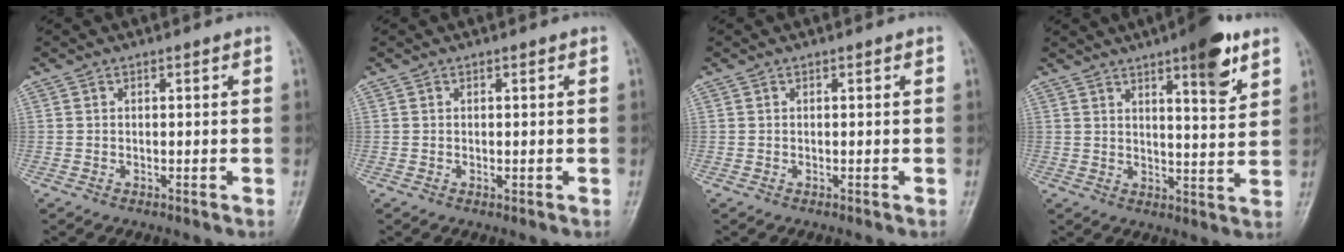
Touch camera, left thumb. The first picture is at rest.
{"total": 0.7, "force": [0.1, 0.4, 0.5], "torque": [-0.006, -0.001, 0.002]}
{"total": 0.0}
{"total": 10.5, "force": [6.2, 2.5, 8.1], "torque": [-0.098, -0.034, 0.086]}